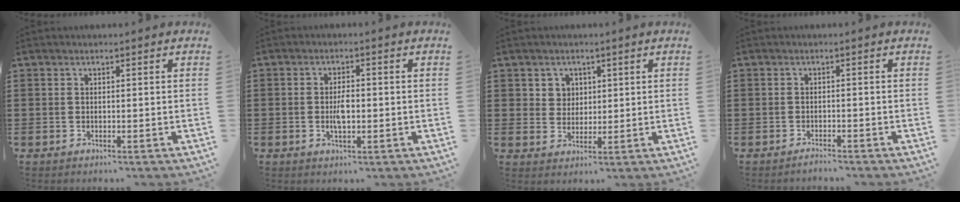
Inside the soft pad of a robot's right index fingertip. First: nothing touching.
{"total": 3.4, "force": [-0.4, 1.4, 3.1], "torque": [-0.065, -0.001, -0.010]}
{"total": 3.0, "force": [1.4, 2.6, 0.4], "torque": [-0.021, 0.010, 0.024]}
{"total": 1.3, "force": [-1.3, -0.1, 0.1], "torque": [-0.006, 0.001, -0.025]}